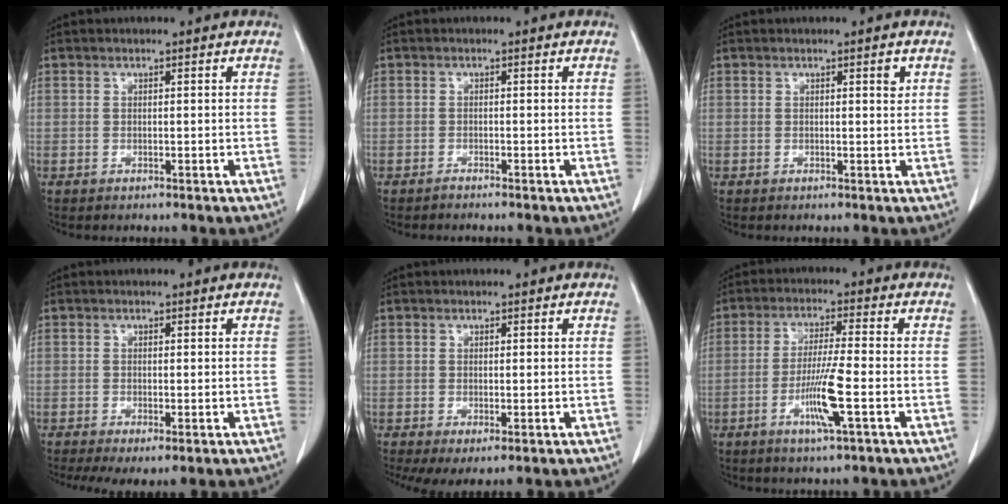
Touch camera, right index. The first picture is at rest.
{"total": 0.6, "force": [-0.6, -0.2, 0.1], "torque": [-0.002, 0.000, -0.011]}
{"total": 1.3, "force": [0.6, 0.2, 1.1], "torque": [-0.015, -0.001, 0.006]}
{"total": 4.3, "force": [-2.2, 1.4, 3.4], "torque": [-0.058, -0.016, -0.036]}
{"total": 3.7, "force": [-1.3, 1.4, 3.2], "torque": [-0.052, -0.014, -0.019]}
{"total": 7.4, "force": [-2.6, -0.4, 6.9], "torque": [-0.130, -0.011, -0.051]}